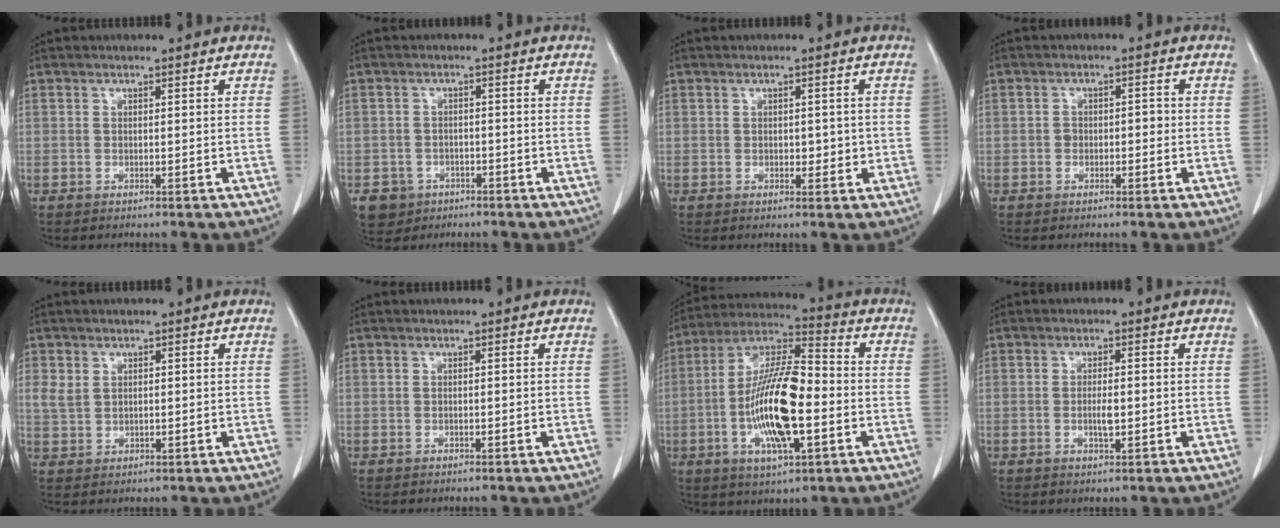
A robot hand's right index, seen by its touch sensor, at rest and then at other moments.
{"total": 5.4, "force": [-2.7, 4.5, 0.8], "torque": [-0.016, 0.008, -0.037]}
{"total": 2.8, "force": [-0.2, 1.7, 2.3], "torque": [-0.035, 0.009, 0.003]}
{"total": 2.8, "force": [-0.5, 2.0, 1.9], "torque": [-0.037, 0.021, -0.006]}
{"total": 3.7, "force": [1.0, 3.0, 1.8], "torque": [-0.042, 0.010, 0.030]}
{"total": 0.0}
{"total": 17.4, "force": [-3.2, 4.8, 16.4], "torque": [-0.324, 0.004, -0.056]}
{"total": 3.2, "force": [-0.4, 1.1, 3.0], "torque": [-0.061, -0.001, -0.004]}